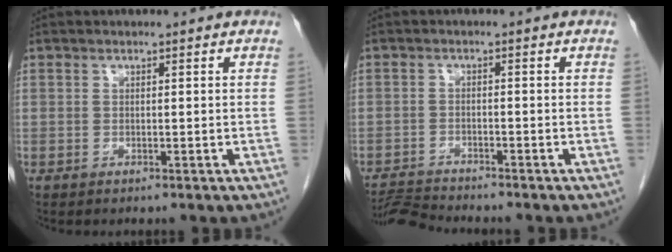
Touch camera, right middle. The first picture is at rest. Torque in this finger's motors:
{"motor_torque": [0.01, -0.01, -0.02, 0.01]}